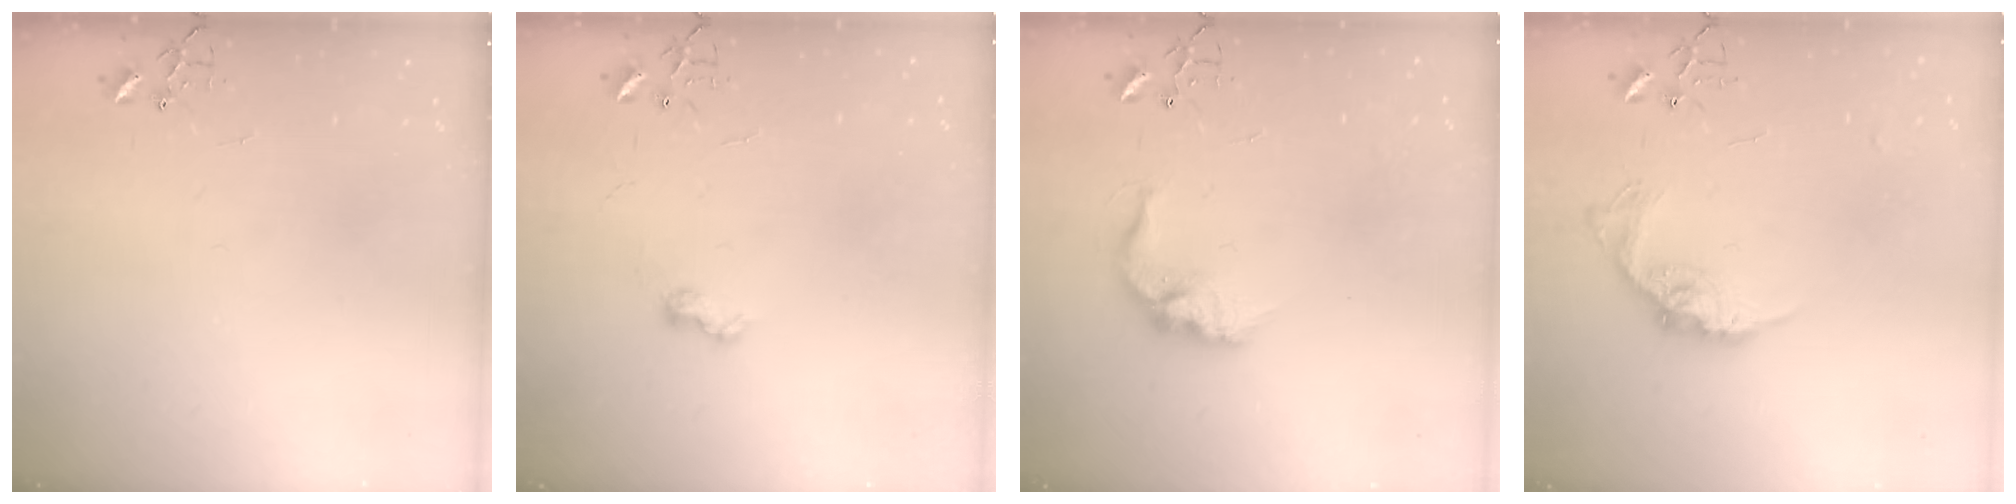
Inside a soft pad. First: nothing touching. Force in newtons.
{"total": 6.0, "press": 6.0, "slide": 0.7}
{"total": 12.4, "press": 12.4, "slide": 0.6}
{"total": 12.6, "press": 12.6, "slide": 0.5}